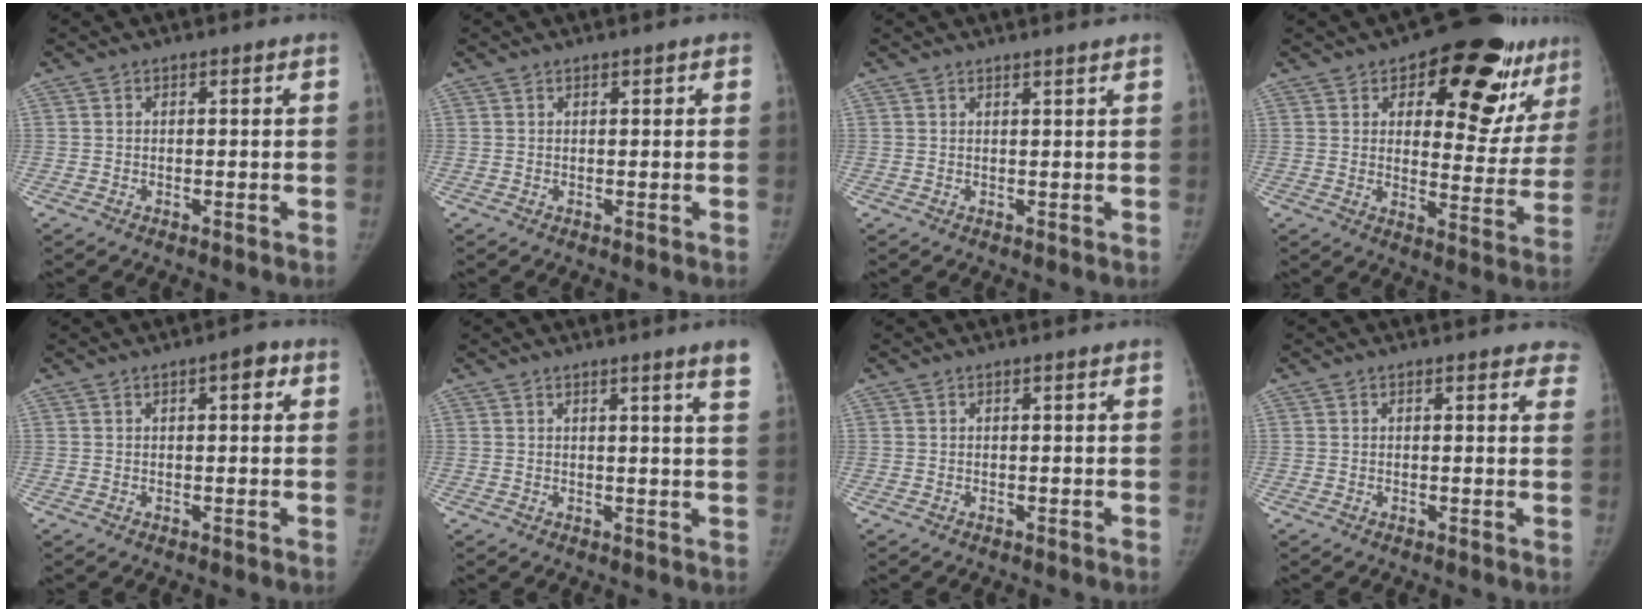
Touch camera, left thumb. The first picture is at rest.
{"total": 0.6, "force": [0.2, 0.4, 0.3], "torque": [0.004, 0.000, 0.002]}
{"total": 2.5, "force": [2.2, -0.2, 1.0], "torque": [-0.003, 0.002, 0.030]}
{"total": 21.9, "force": [12.0, 10.5, 15.0], "torque": [-0.134, -0.045, 0.162]}
{"total": 2.8, "force": [0.9, 1.2, 2.3], "torque": [-0.020, 0.003, 0.008]}
{"total": 4.9, "force": [3.4, -0.5, 3.6], "torque": [-0.045, -0.018, 0.034]}
{"total": 0.0}
{"total": 3.6, "force": [3.1, 1.6, 0.9], "torque": [0.023, -0.012, 0.014]}